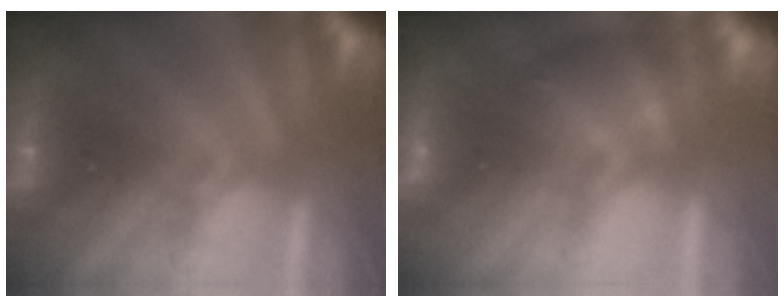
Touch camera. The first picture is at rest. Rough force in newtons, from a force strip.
{"total": 2.9}